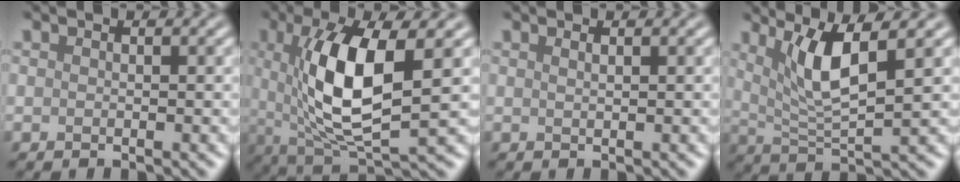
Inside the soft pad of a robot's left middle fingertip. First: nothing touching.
{"total": 9.7, "force": [1.3, 3.2, 9.0], "torque": [-0.165, -0.008, 0.028]}
{"total": 0.9, "force": [0.5, 0.3, 0.6], "torque": [-0.004, -0.001, 0.004]}
{"total": 5.6, "force": [2.3, 1.2, 5.0], "torque": [-0.091, -0.006, 0.046]}